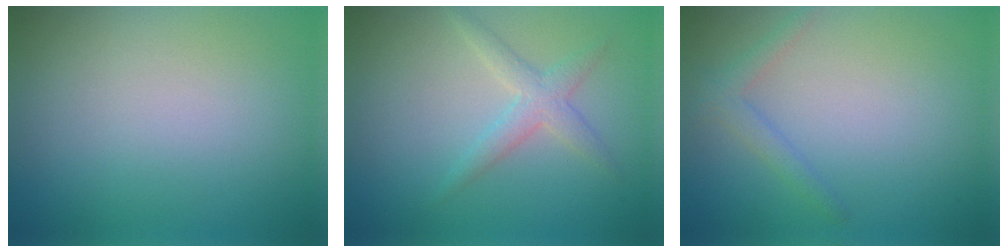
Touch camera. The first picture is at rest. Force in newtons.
{"total": 2.3, "press": 2.3, "slide": 0.0}
{"total": 1.6, "press": 1.6, "slide": 0.1}